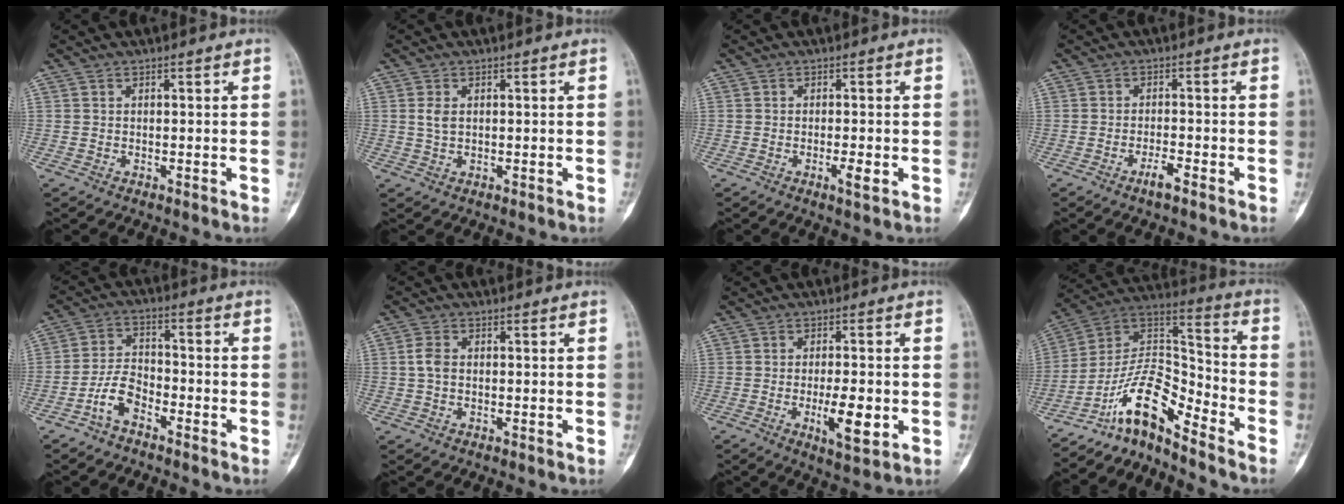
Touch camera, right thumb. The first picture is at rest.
{"total": 2.2, "force": [0.4, 1.3, 1.7], "torque": [-0.033, 0.002, 0.010]}
{"total": 2.6, "force": [-0.9, 0.5, 2.4], "torque": [-0.042, -0.004, -0.015]}
{"total": 2.6, "force": [-1.8, 0.3, 1.9], "torque": [-0.039, 0.007, -0.036]}
{"total": 6.2, "force": [-3.8, 3.2, 3.7], "torque": [-0.069, 0.033, -0.081]}
{"total": 2.8, "force": [0.1, 1.9, 2.1], "torque": [-0.044, 0.007, -0.003]}
{"total": 7.6, "force": [-1.7, 2.5, 7.0], "torque": [-0.108, -0.008, -0.024]}
{"total": 12.9, "force": [-9.6, 3.9, 7.7], "torque": [-0.132, 0.113, -0.181]}